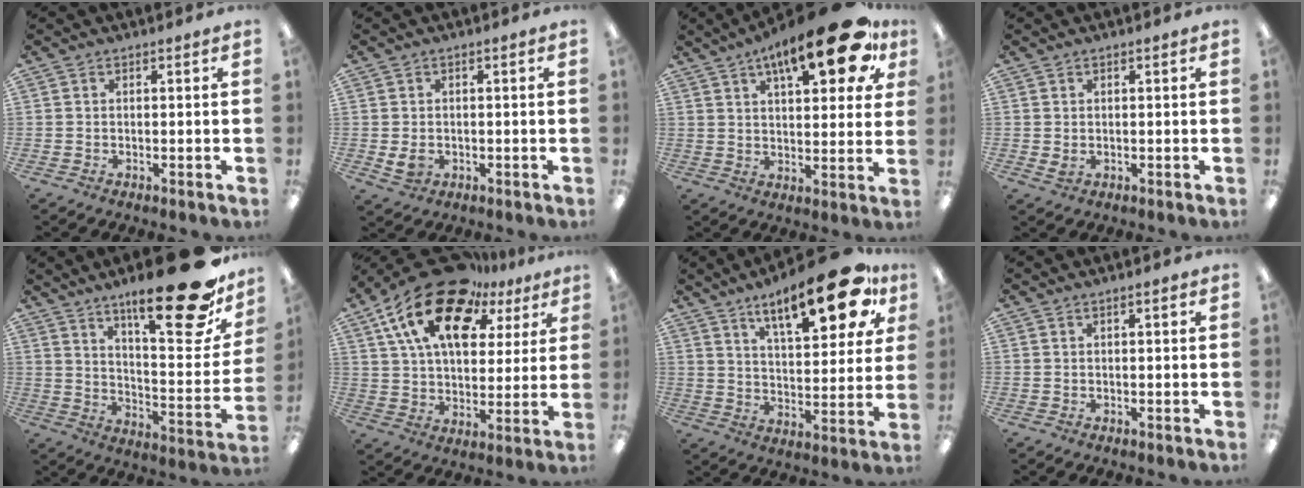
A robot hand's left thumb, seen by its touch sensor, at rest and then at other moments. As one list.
[{"total": 3.2, "force": [-0.5, 2.5, 2.0], "torque": [-0.041, -0.003, -0.011]}, {"total": 19.8, "force": [10.8, 6.9, 15.1], "torque": [-0.220, -0.043, 0.167]}, {"total": 1.5, "force": [0.2, 1.0, 1.2], "torque": [-0.014, 0.000, 0.002]}, {"total": 25.1, "force": [17.1, 7.1, 17.0], "torque": [-0.241, -0.115, 0.269]}, {"total": 20.9, "force": [12.4, 11.1, 12.7], "torque": [-0.247, -0.064, 0.215]}, {"total": 20.2, "force": [12.4, 7.0, 14.3], "torque": [-0.207, -0.060, 0.195]}, {"total": 1.0, "force": [0.3, 0.1, 1.0], "torque": [-0.020, 0.001, 0.005]}]